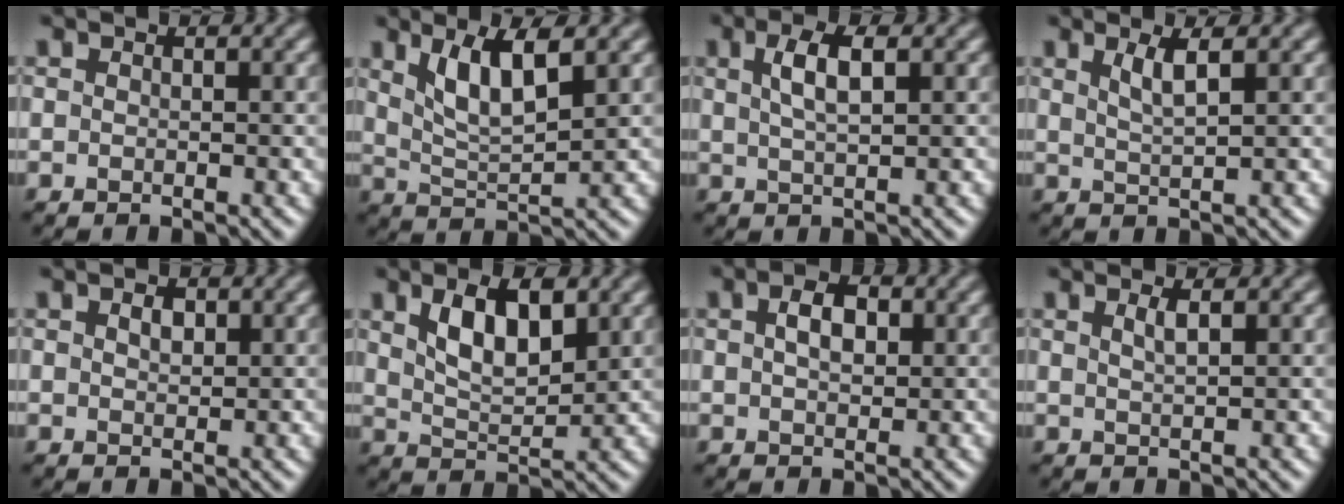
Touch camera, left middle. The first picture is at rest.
{"total": 4.7, "force": [2.3, 1.3, 3.9], "torque": [-0.077, -0.005, 0.046]}
{"total": 3.2, "force": [1.2, 0.9, 2.9], "torque": [-0.050, 0.007, 0.021]}
{"total": 2.3, "force": [1.1, 0.5, 1.9], "torque": [-0.032, 0.000, 0.020]}
{"total": 1.3, "force": [0.6, 0.8, 0.9], "torque": [-0.013, 0.001, 0.010]}
{"total": 5.4, "force": [2.3, 2.3, 4.3], "torque": [-0.081, 0.001, 0.041]}
{"total": 2.9, "force": [0.8, 1.7, 2.2], "torque": [-0.040, 0.006, 0.012]}
{"total": 1.4, "force": [0.7, 0.4, 1.2], "torque": [-0.015, 0.003, 0.009]}